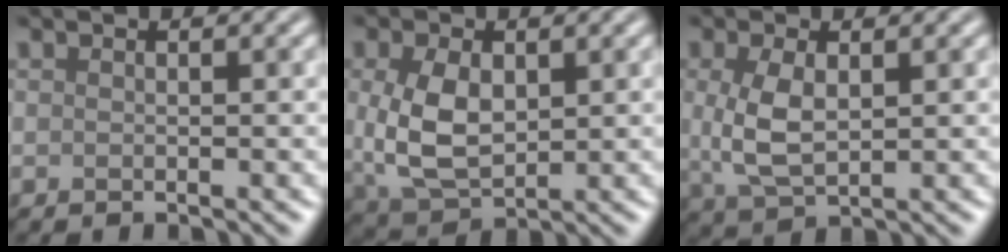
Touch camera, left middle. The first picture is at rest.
{"total": 6.0, "force": [0.5, 3.8, 4.6], "torque": [-0.106, -0.002, 0.019]}
{"total": 4.1, "force": [0.5, 2.1, 3.5], "torque": [-0.083, 0.000, 0.014]}